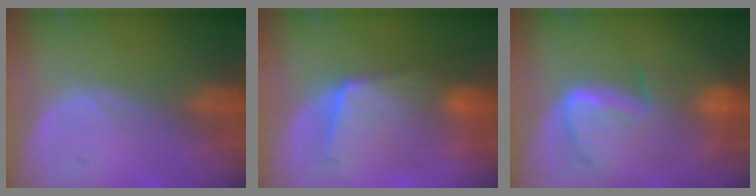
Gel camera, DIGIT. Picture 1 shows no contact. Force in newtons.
{"total": 8.2, "press": 8.1, "slide": 1.4}
{"total": 9.9, "press": 8.4, "slide": 5.1}